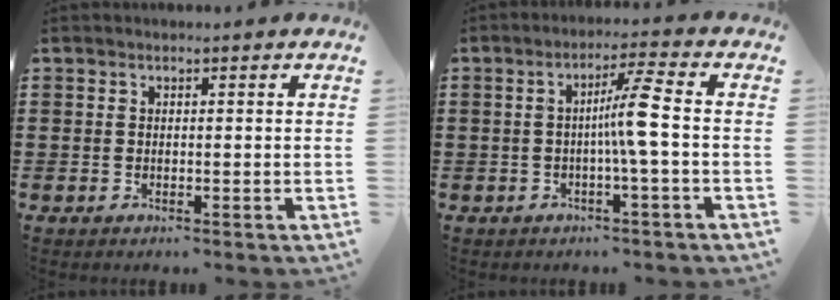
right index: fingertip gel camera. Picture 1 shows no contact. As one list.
[{"total": 5.6, "force": [-0.7, -0.5, 5.5], "torque": [-0.102, -0.002, -0.021]}]